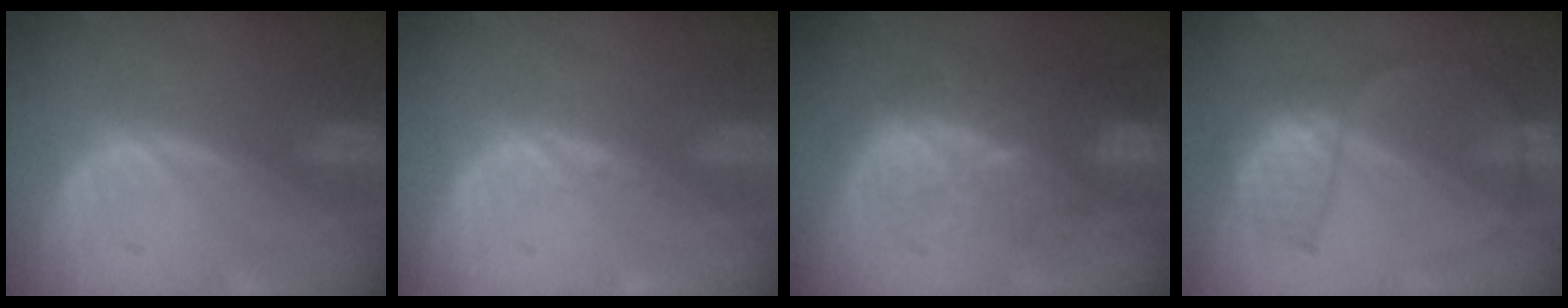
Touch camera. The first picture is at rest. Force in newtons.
{"total": 0.9, "press": 0.8, "slide": 0.5}
{"total": 11.0, "press": 9.7, "slide": 5.2}
{"total": 6.1, "press": 6.0, "slide": 1.1}